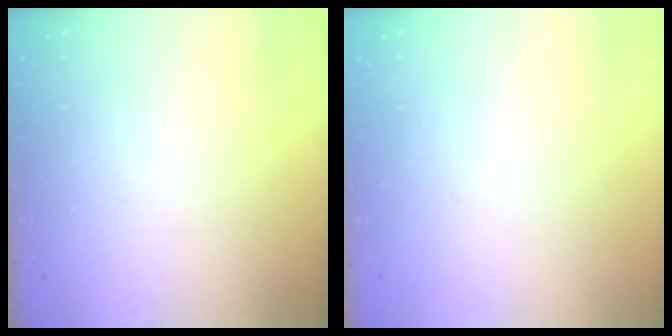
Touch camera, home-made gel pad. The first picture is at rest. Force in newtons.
{"total": 1.6, "press": 1.6, "slide": 0.1}